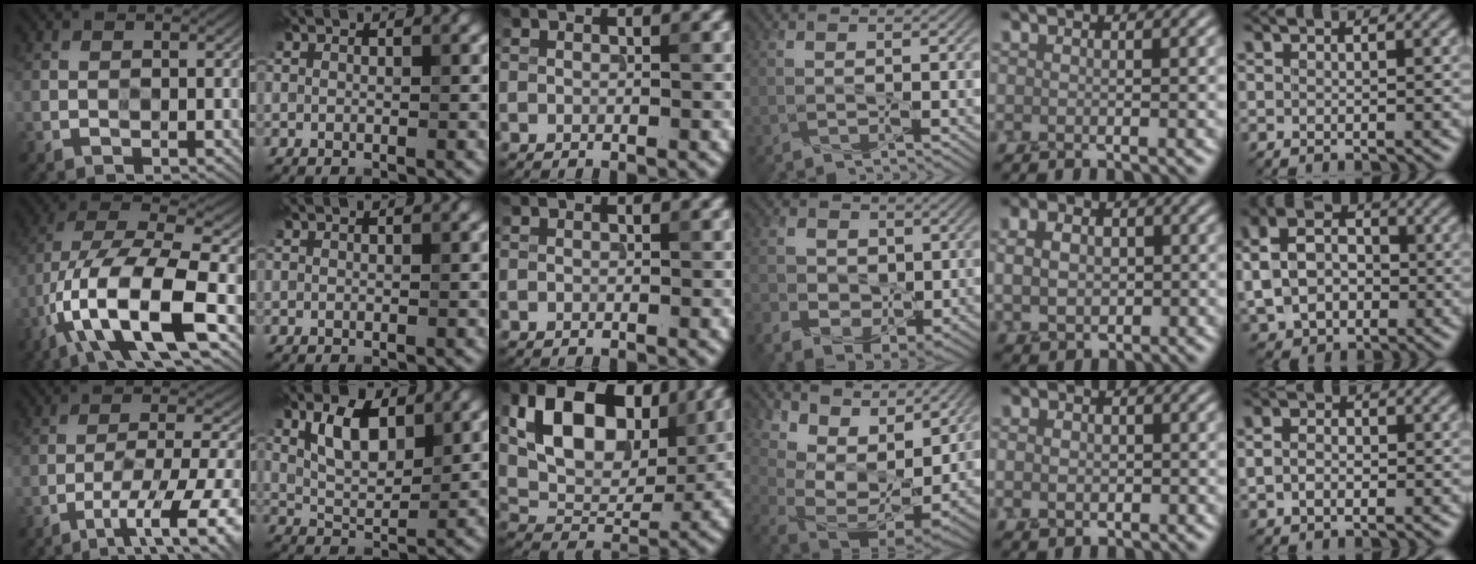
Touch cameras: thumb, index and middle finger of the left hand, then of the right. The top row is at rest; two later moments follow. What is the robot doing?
{"motion": "wipe", "object": "whiteboard"}